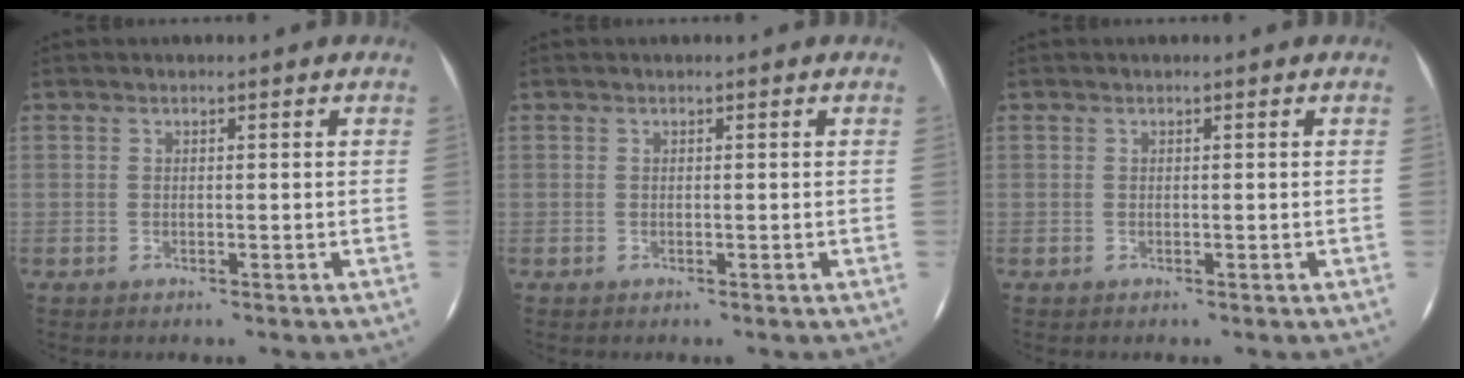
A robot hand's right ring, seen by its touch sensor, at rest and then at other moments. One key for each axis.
{"total": 0.0}
{"total": 0.0}